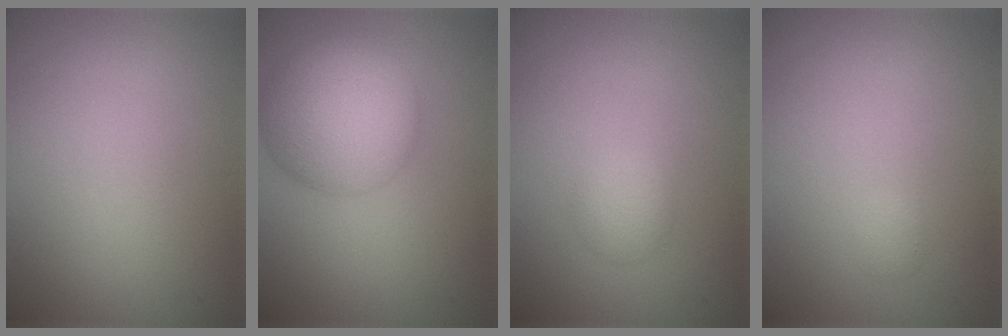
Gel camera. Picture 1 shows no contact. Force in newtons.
{"total": 7.9, "press": 7.9, "slide": 0.4}
{"total": 1.8, "press": 1.8, "slide": 0.1}
{"total": 0.6, "press": 0.6, "slide": 0.0}